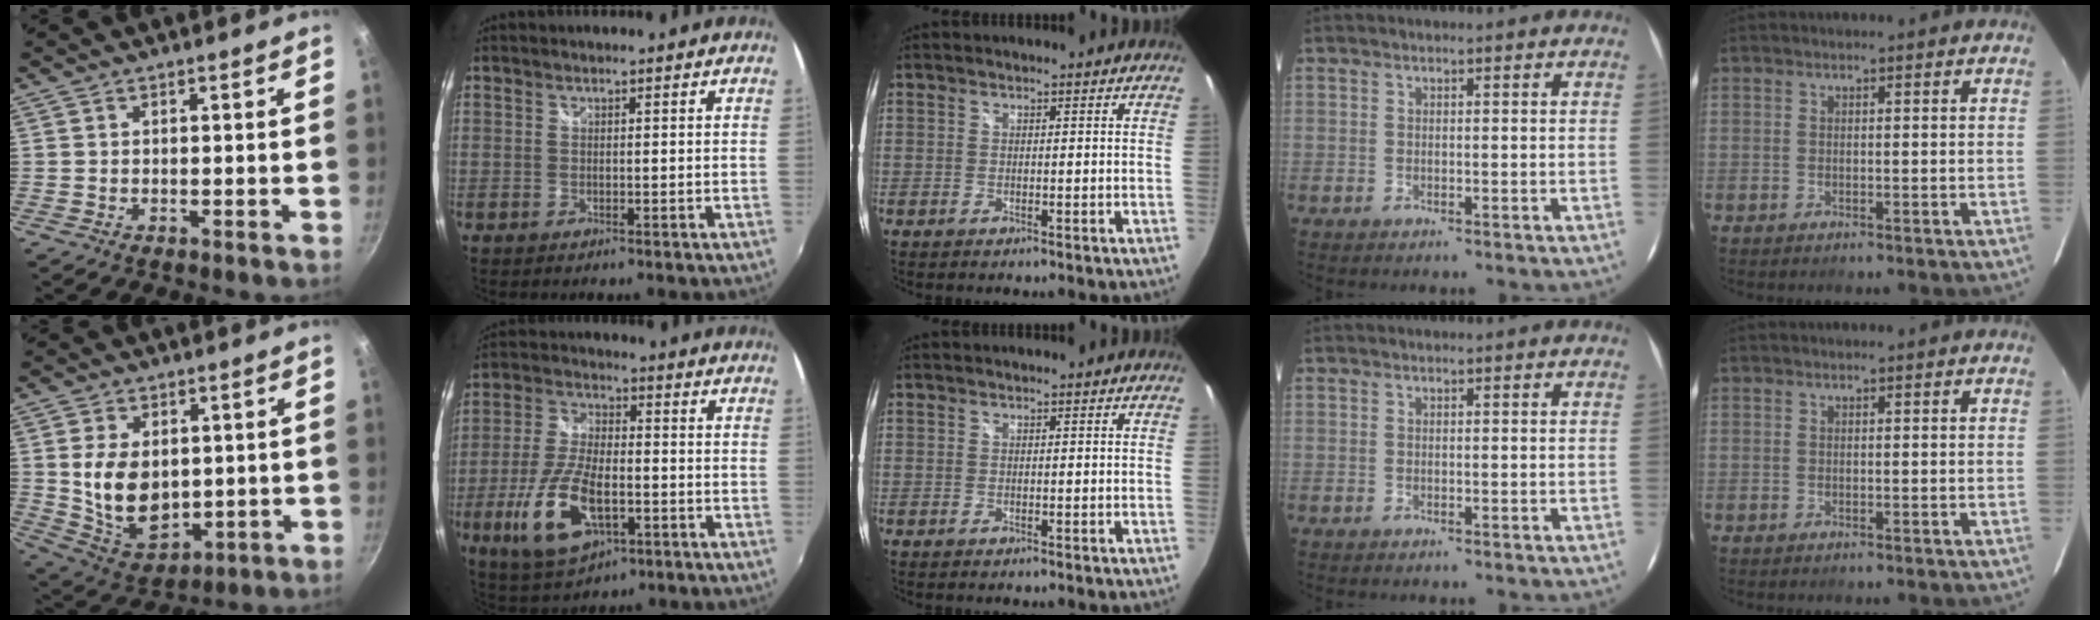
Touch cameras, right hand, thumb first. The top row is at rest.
{"thumb": {"total": 12.9, "force": [1.4, 8.9, 9.3], "torque": [-0.141, -0.025, 0.049]}, "index": {"total": 14.4, "force": [-5.0, 6.6, 11.8], "torque": [-0.254, -0.010, -0.087]}}